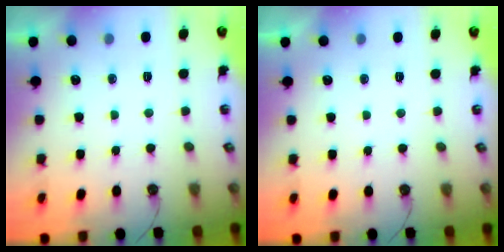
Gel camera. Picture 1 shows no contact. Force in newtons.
{"total": 0.0}